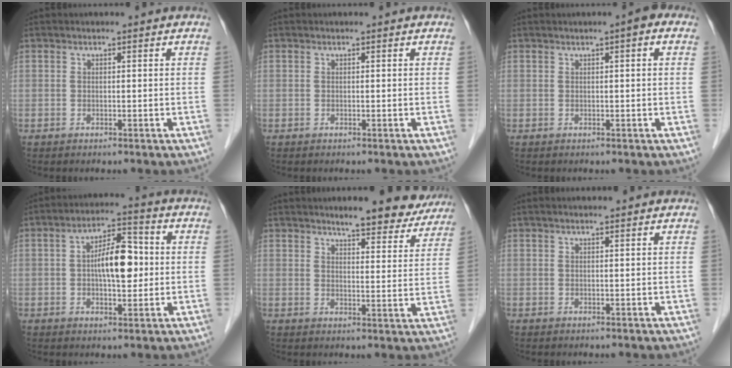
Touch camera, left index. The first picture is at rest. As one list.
[{"total": 0.0}, {"total": 2.0, "force": [0.8, 0.4, 1.8], "torque": [-0.024, 0.006, 0.006]}, {"total": 8.0, "force": [0.1, 3.1, 7.4], "torque": [-0.129, 0.019, 0.000]}, {"total": 10.7, "force": [9.6, 2.3, 4.0], "torque": [-0.035, -0.008, 0.110]}, {"total": 1.7, "force": [1.4, 0.0, 1.0], "torque": [-0.015, 0.017, 0.023]}]